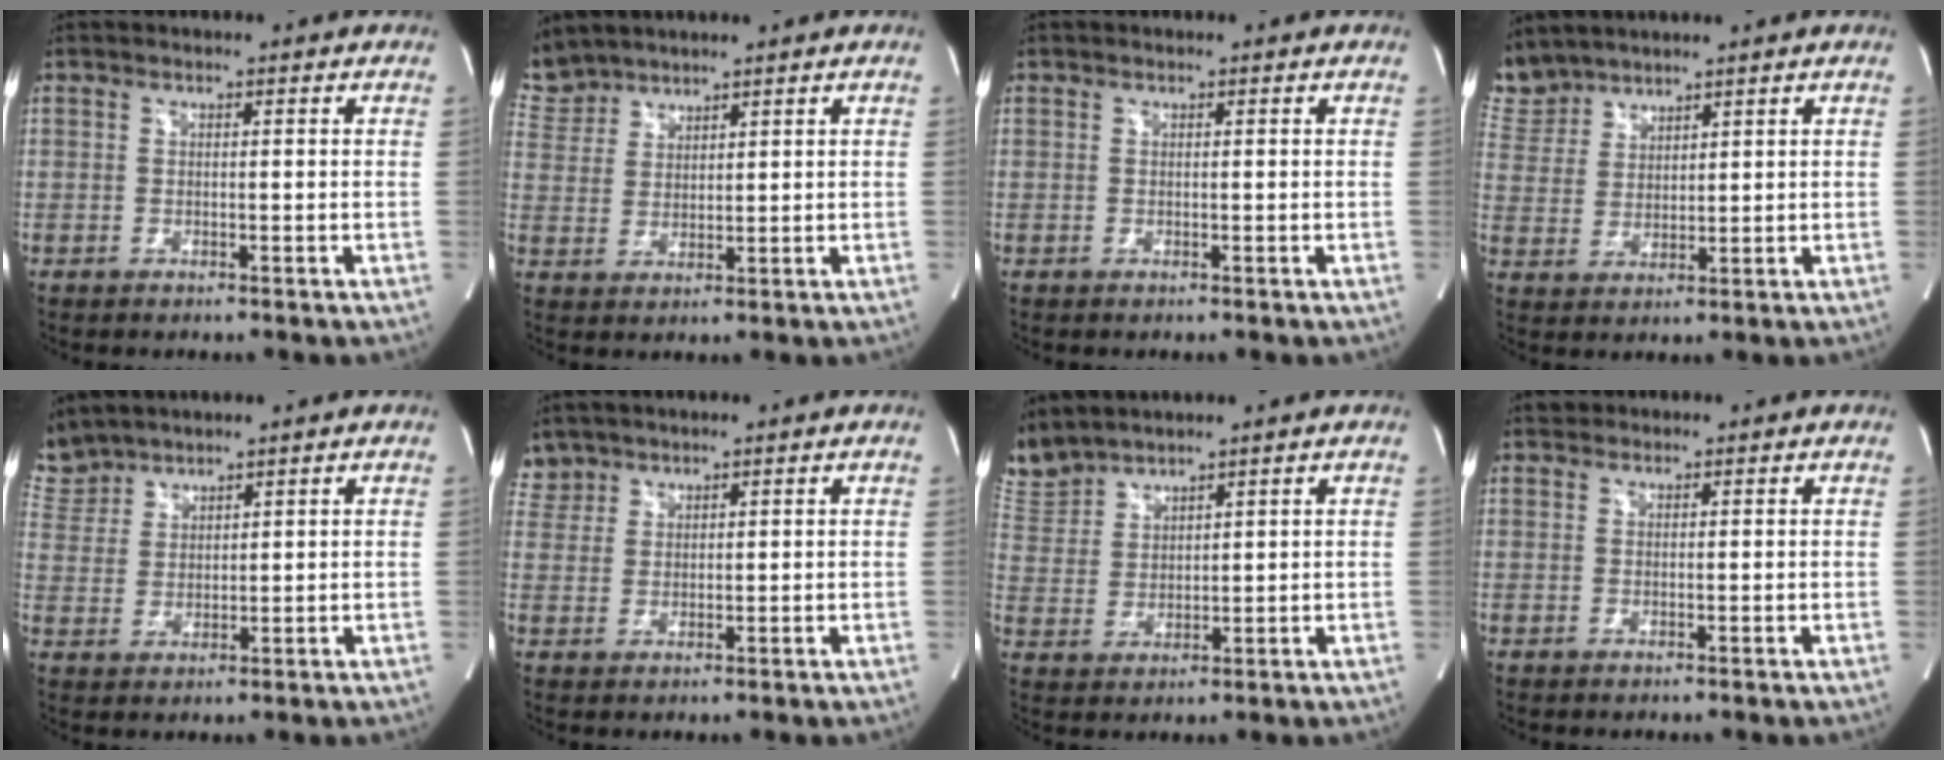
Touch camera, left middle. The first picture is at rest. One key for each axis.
{"total": 6.6, "fx": 6.1, "fy": 2.4, "fz": 0.4, "tx": -0.024, "ty": 0.013, "tz": 0.134}
{"total": 0.0}
{"total": 6.6, "fx": 6.3, "fy": 2.0, "fz": 0.1, "tx": -0.014, "ty": 0.013, "tz": 0.142}
{"total": 6.5, "fx": 6.1, "fy": 2.1, "fz": 0.2, "tx": -0.019, "ty": 0.014, "tz": 0.137}
{"total": 3.3, "fx": 2.8, "fy": 1.7, "fz": -0.5, "tx": 0.014, "ty": 0.009, "tz": 0.056}
{"total": 6.9, "fx": 6.8, "fy": 1.0, "fz": 0.6, "tx": -0.036, "ty": 0.017, "tz": 0.153}
{"total": 0.9, "fx": 0.7, "fy": 0.5, "fz": -0.1, "tx": 0.000, "ty": 0.006, "tz": 0.009}